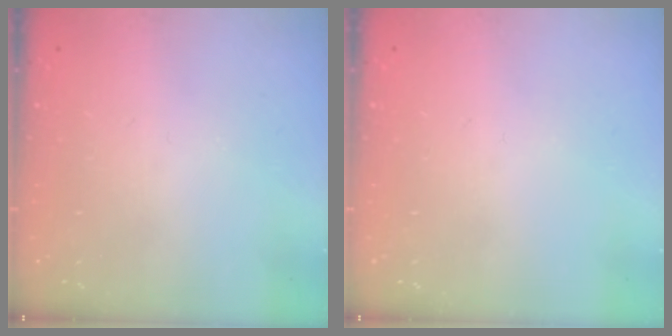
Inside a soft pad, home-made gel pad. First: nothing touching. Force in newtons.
{"total": 0.0}